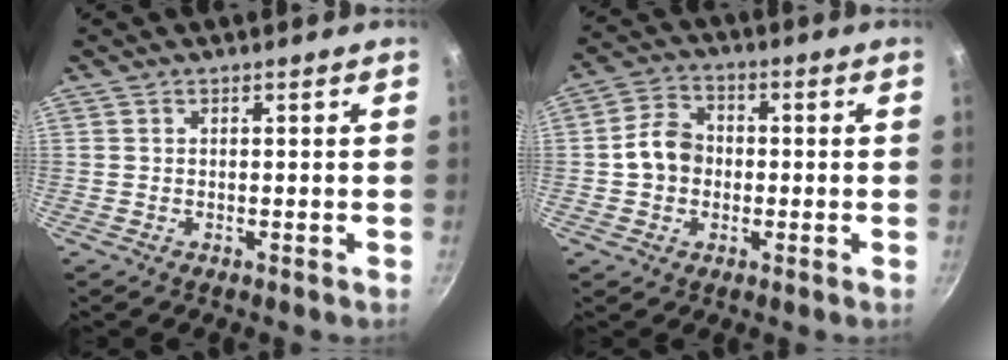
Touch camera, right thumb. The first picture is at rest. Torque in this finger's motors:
{"motor_torque": [-0.35, 0.58, 0.07, -0.07, 0.06]}